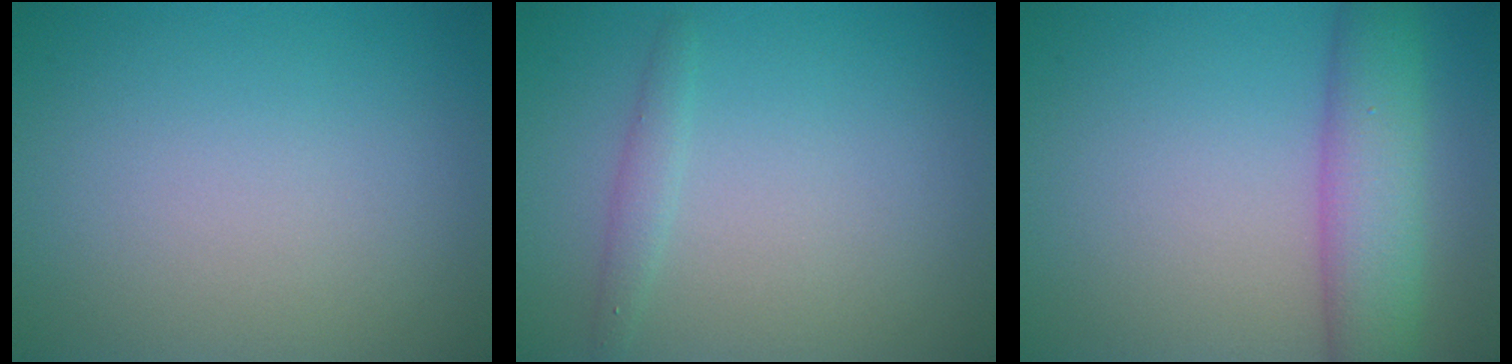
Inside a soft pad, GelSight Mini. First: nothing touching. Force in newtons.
{"total": 1.3, "press": 1.3, "slide": 0.0}
{"total": 5.9, "press": 5.9, "slide": 0.2}